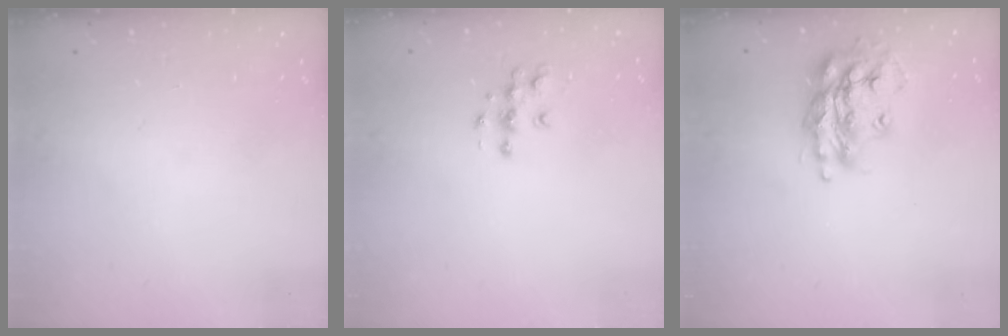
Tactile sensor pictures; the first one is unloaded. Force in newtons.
{"total": 5.8, "press": 5.8, "slide": 0.2}
{"total": 17.0, "press": 16.9, "slide": 1.4}